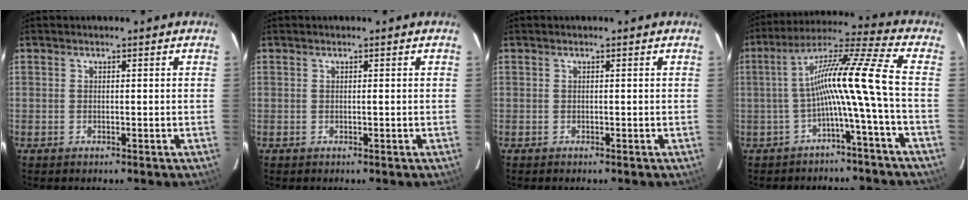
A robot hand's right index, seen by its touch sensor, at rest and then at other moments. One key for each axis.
{"total": 0.0}
{"total": 0.0}
{"total": 11.2, "fx": -1.9, "fy": -2.3, "fz": 10.8, "tx": -0.184, "ty": 0.036, "tz": -0.035}